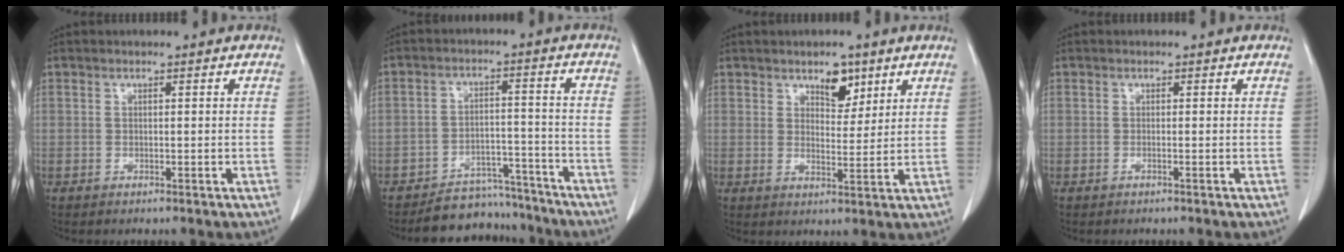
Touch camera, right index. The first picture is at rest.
{"total": 9.0, "force": [-8.3, 3.5, -0.3], "torque": [0.028, 0.038, -0.125]}
{"total": 4.5, "force": [2.9, 2.1, 2.7], "torque": [-0.034, -0.003, 0.045]}
{"total": 0.0}